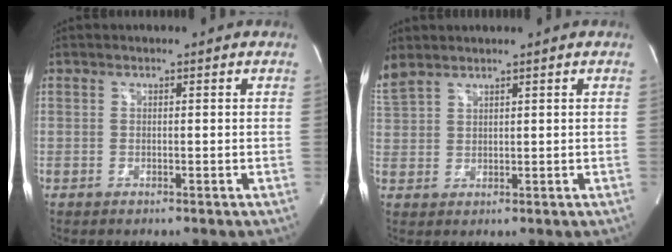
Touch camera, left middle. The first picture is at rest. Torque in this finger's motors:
{"motor_torque": [0.38, -0.33, 1.06, 0.21]}